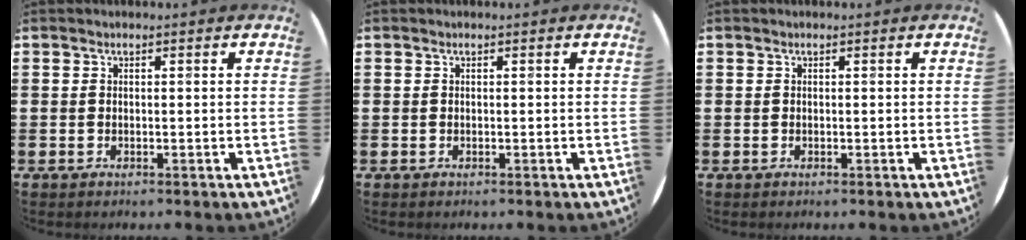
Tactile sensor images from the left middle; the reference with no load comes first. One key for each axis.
{"total": 0.0}
{"total": 0.0}